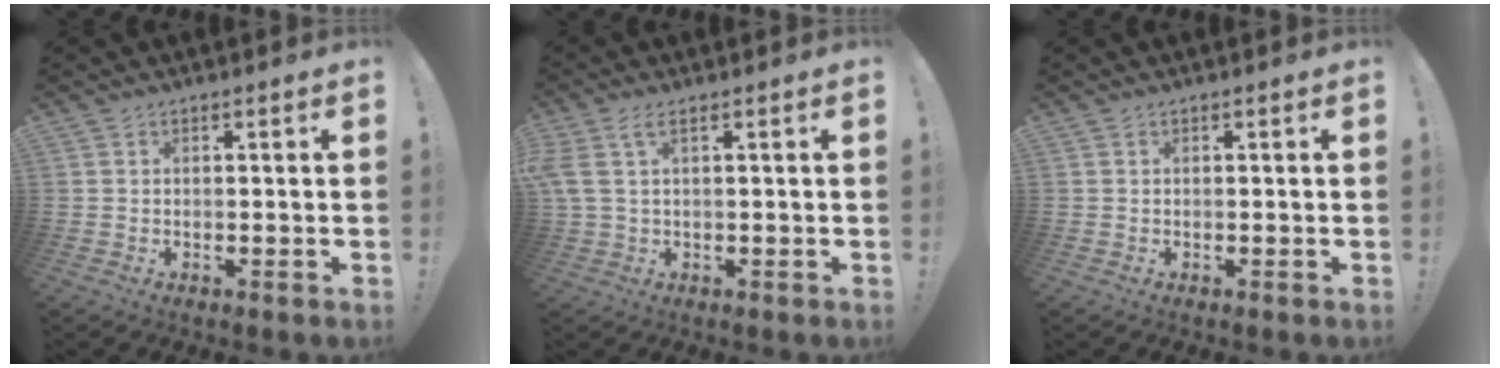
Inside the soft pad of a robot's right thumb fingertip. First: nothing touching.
{"total": 3.9, "force": [1.5, 1.0, 3.4], "torque": [-0.072, -0.006, 0.029]}
{"total": 0.0}